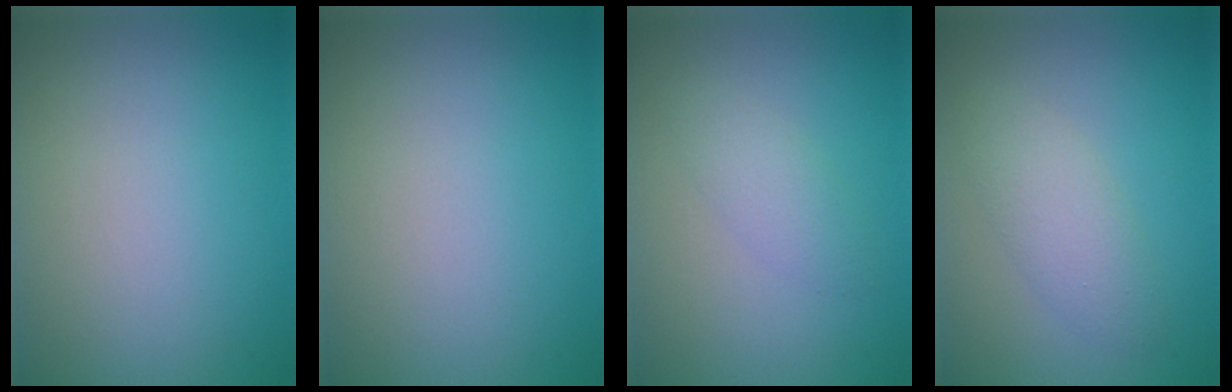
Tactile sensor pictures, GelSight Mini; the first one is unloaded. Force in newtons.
{"total": 0.0}
{"total": 1.8, "press": 1.8, "slide": 0.2}
{"total": 2.7, "press": 2.7, "slide": 0.1}